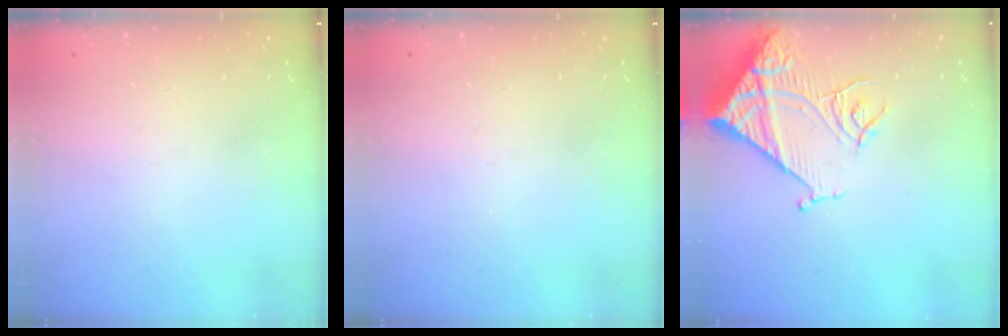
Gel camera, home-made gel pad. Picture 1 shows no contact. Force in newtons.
{"total": 0.0}
{"total": 14.9, "press": 14.8, "slide": 1.6}